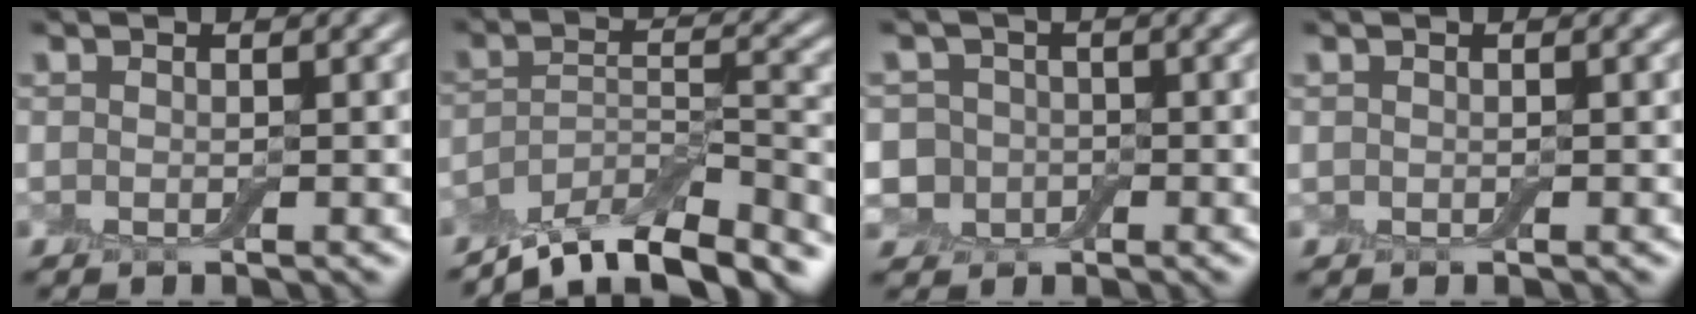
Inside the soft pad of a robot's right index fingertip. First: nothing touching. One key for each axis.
{"total": 9.1, "fx": -7.7, "fy": 2.4, "fz": 4.2, "tx": -0.063, "ty": -0.009, "tz": -0.126}
{"total": 4.4, "fx": -0.5, "fy": 4.1, "fz": 1.6, "tx": -0.010, "ty": 0.015, "tz": -0.043}
{"total": 0.0}